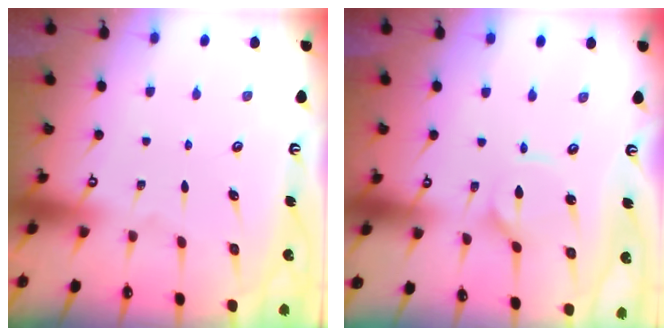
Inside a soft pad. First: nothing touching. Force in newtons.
{"total": 2.0, "press": 2.0, "slide": 0.3}